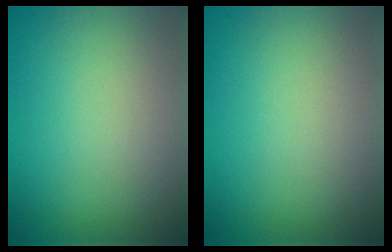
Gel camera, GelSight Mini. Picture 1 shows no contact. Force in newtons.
{"total": 0.0}